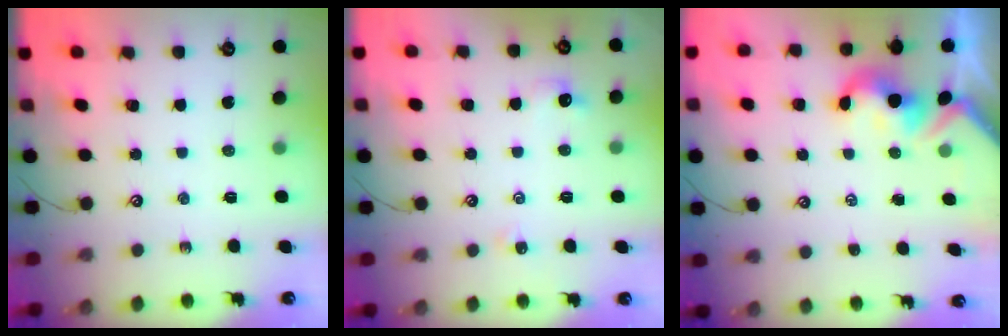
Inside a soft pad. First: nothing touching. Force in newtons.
{"total": 2.3, "press": 2.3, "slide": 0.6}
{"total": 2.6, "press": 2.6, "slide": 0.5}